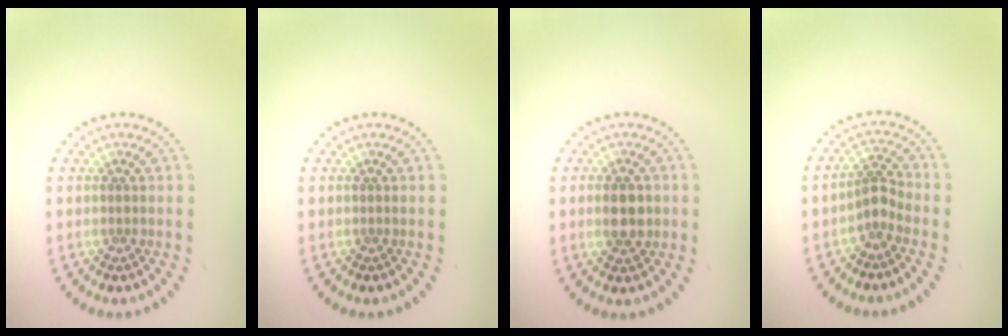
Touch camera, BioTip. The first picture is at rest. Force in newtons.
{"total": 0.0}
{"total": 3.4, "press": 3.4, "slide": 0.1}
{"total": 2.0, "press": 1.6, "slide": 1.3}